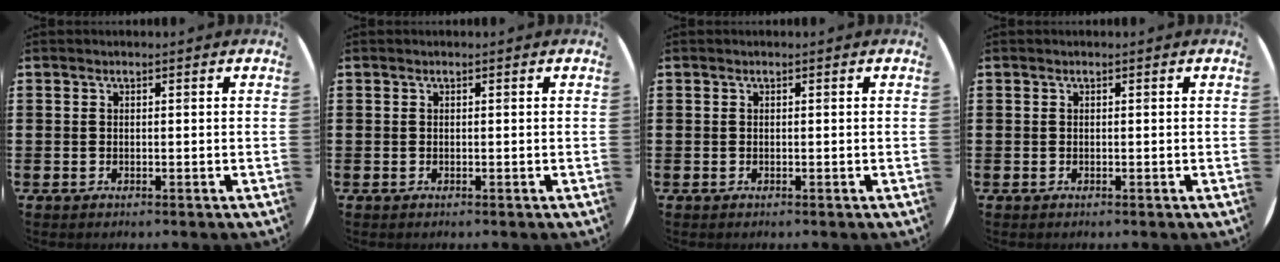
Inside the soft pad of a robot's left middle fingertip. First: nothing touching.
{"total": 0.0}
{"total": 0.0}
{"total": 0.0}